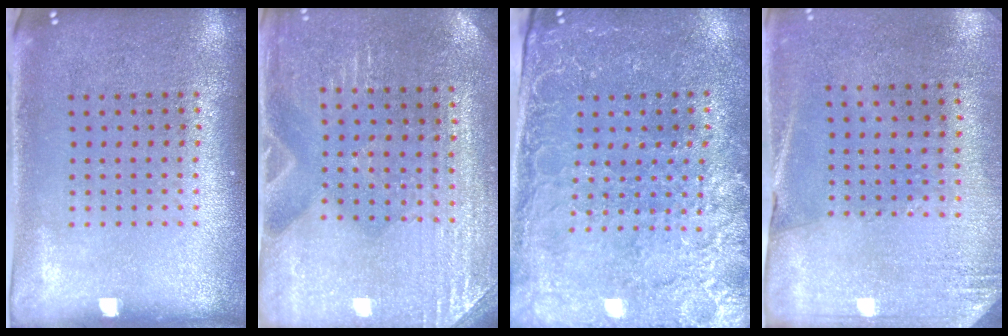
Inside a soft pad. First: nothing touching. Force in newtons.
{"total": 3.0, "press": 2.9, "slide": 0.2}
{"total": 2.9, "press": 2.8, "slide": 0.8}
{"total": 2.6, "press": 2.3, "slide": 1.1}